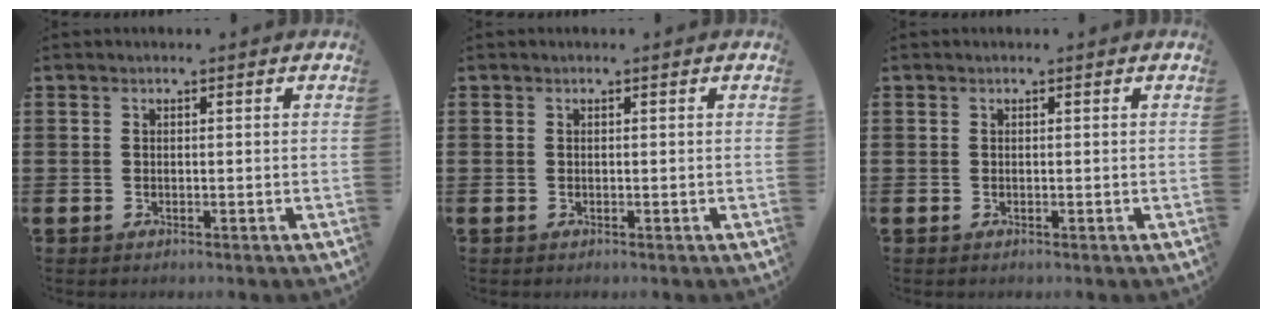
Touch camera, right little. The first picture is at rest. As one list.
[{"total": 0.0}, {"total": 0.0}]